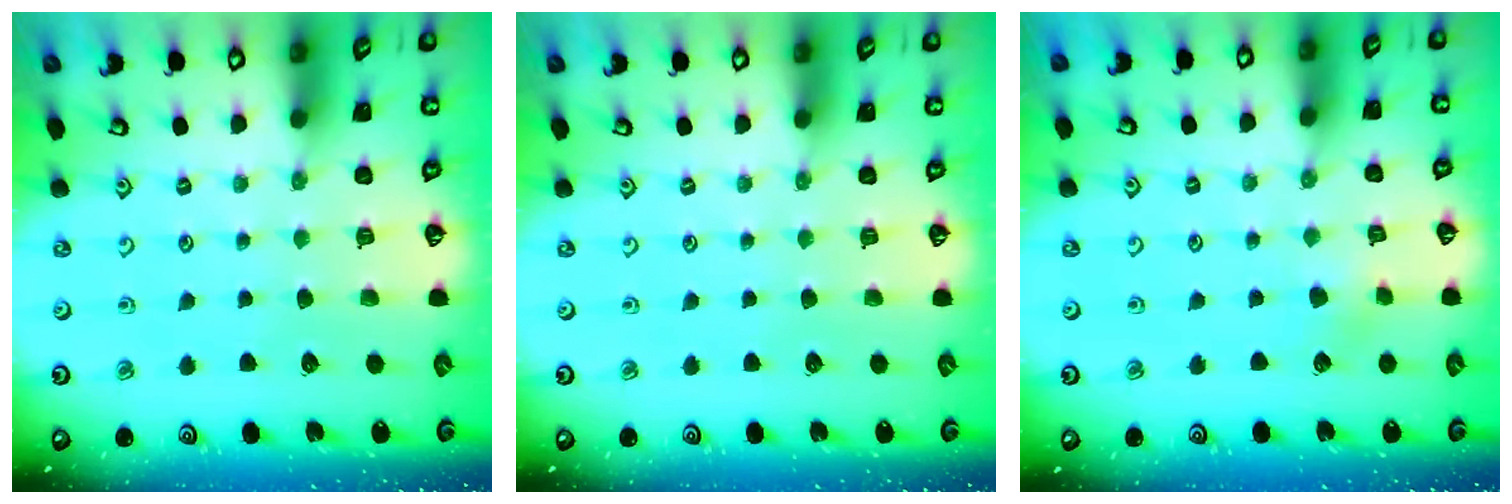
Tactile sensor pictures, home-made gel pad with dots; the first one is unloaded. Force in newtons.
{"total": 0.0}
{"total": 2.9, "press": 2.9, "slide": 0.3}